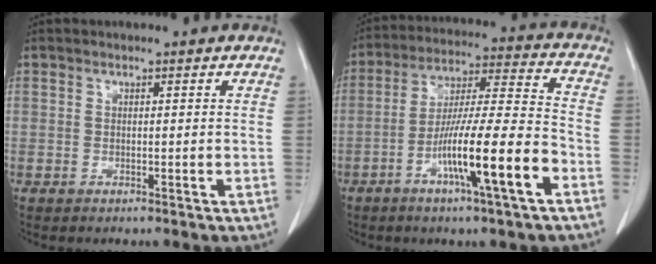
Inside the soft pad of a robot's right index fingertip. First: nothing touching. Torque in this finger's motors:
{"motor_torque": [1.70, -0.44, 0.86, 0.21]}